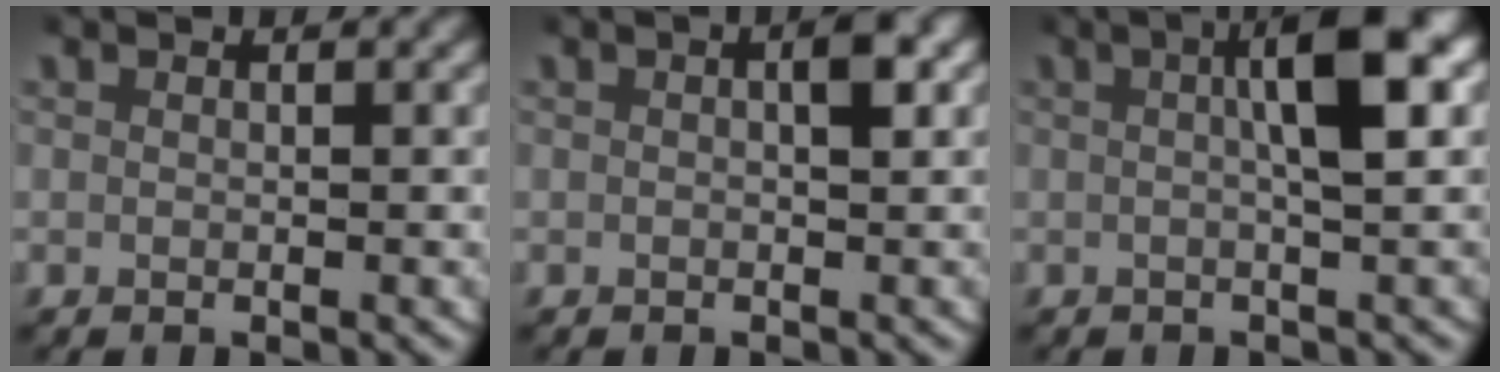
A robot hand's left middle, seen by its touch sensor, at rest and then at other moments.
{"total": 2.0, "force": [0.3, 0.6, 1.8], "torque": [-0.028, 0.007, 0.003]}
{"total": 5.8, "force": [1.0, 0.9, 5.6], "torque": [-0.085, 0.021, 0.006]}